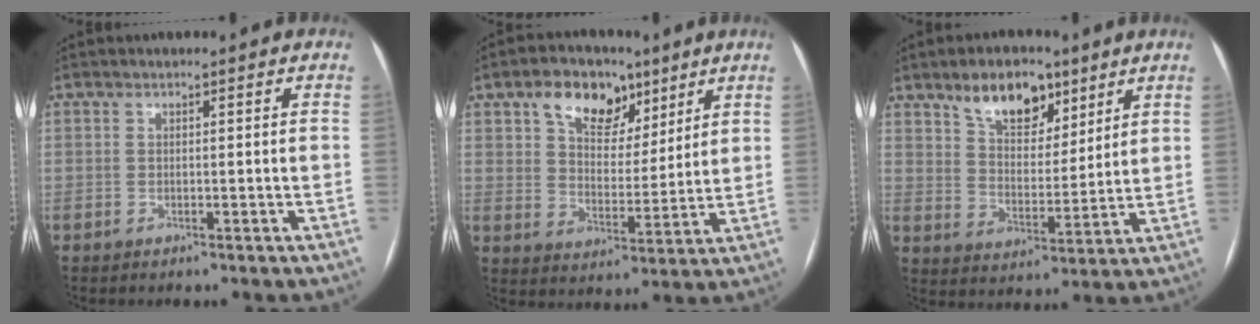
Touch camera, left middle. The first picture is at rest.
{"total": 10.2, "force": [5.9, 6.2, 5.4], "torque": [-0.089, 0.023, 0.103]}
{"total": 9.8, "force": [6.4, 5.1, 5.4], "torque": [-0.090, 0.011, 0.114]}